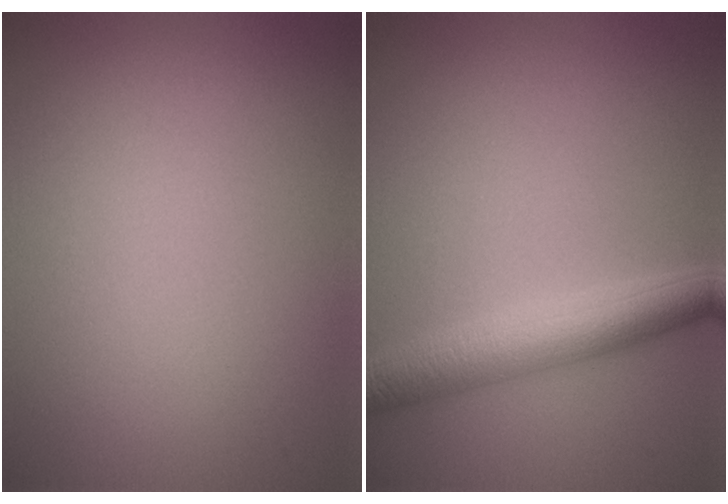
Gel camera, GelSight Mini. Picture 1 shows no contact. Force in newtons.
{"total": 4.6, "press": 4.6, "slide": 0.1}